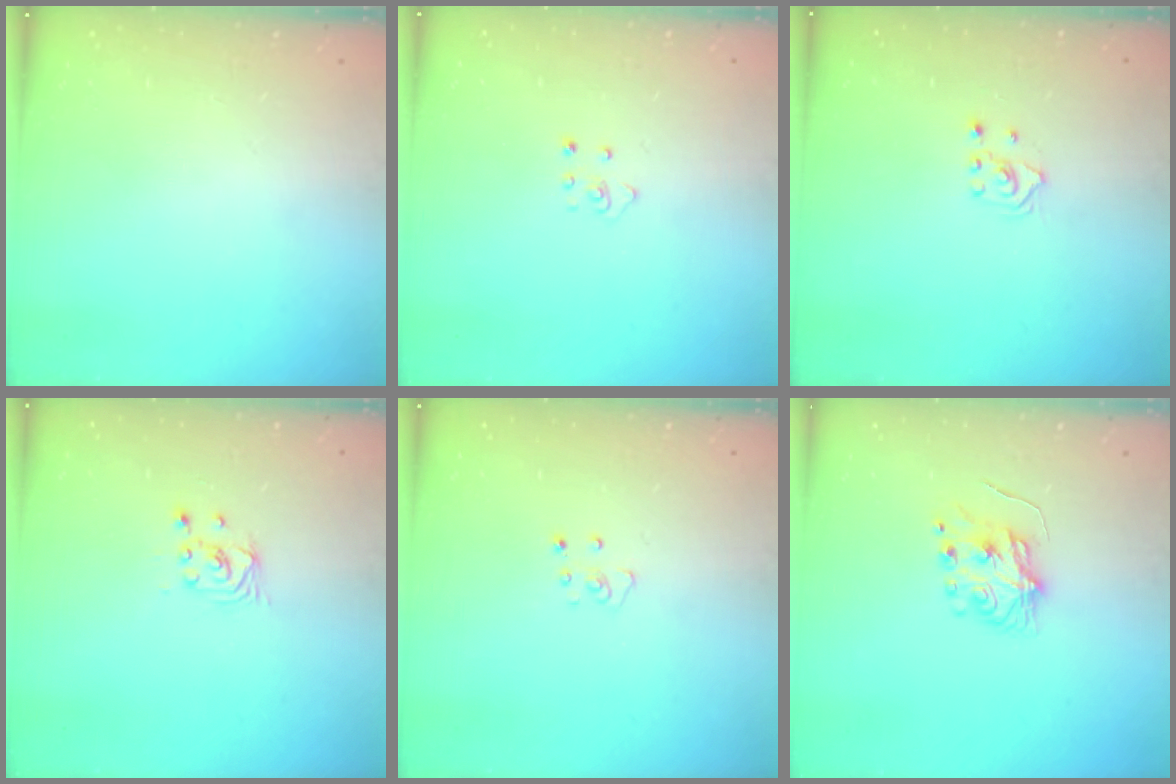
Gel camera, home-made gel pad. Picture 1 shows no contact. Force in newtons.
{"total": 2.5, "press": 2.4, "slide": 0.3}
{"total": 2.0, "press": 1.8, "slide": 0.9}
{"total": 2.2, "press": 2.2, "slide": 0.2}
{"total": 2.8, "press": 2.8, "slide": 0.2}
{"total": 6.4, "press": 6.4, "slide": 0.5}